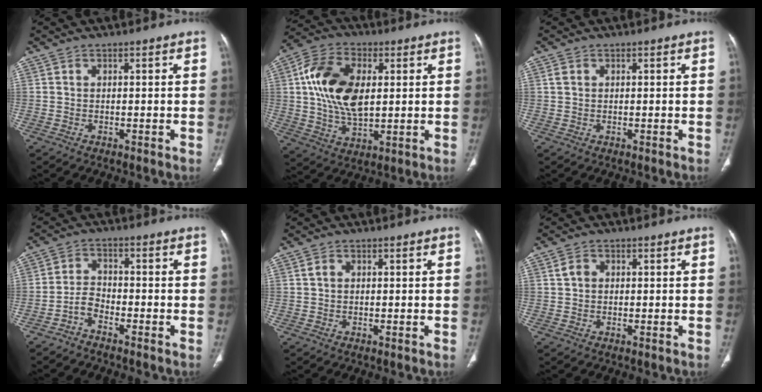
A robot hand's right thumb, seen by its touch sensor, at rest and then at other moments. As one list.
[{"total": 15.7, "force": [2.6, 9.2, 12.4], "torque": [-0.224, 0.000, 0.047]}, {"total": 1.1, "force": [0.3, 0.9, 0.6], "torque": [-0.013, 0.005, 0.007]}, {"total": 3.3, "force": [-2.5, 1.5, 1.5], "torque": [-0.023, 0.026, -0.052]}, {"total": 1.2, "force": [0.3, 0.9, 0.8], "torque": [-0.015, 0.000, 0.005]}, {"total": 2.2, "force": [0.5, 1.7, 1.2], "torque": [-0.018, 0.005, 0.009]}]